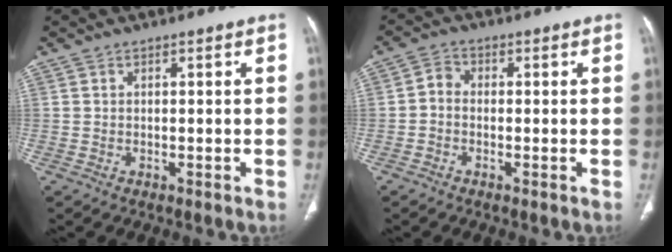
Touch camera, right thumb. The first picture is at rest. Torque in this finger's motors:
{"motor_torque": [-0.62, 0.03, -0.32, -0.04, 0.08]}